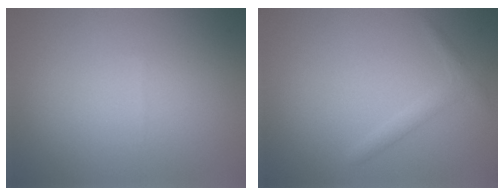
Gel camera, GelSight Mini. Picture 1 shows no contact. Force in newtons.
{"total": 1.5, "press": 1.4, "slide": 0.1}